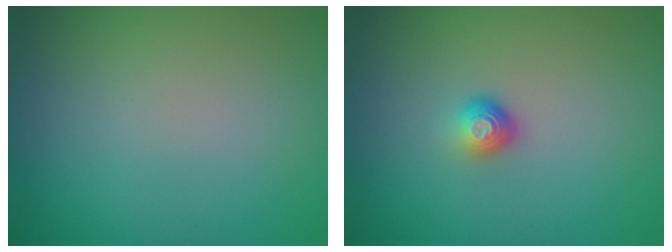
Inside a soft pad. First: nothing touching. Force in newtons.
{"total": 1.6, "press": 1.1, "slide": 1.2}